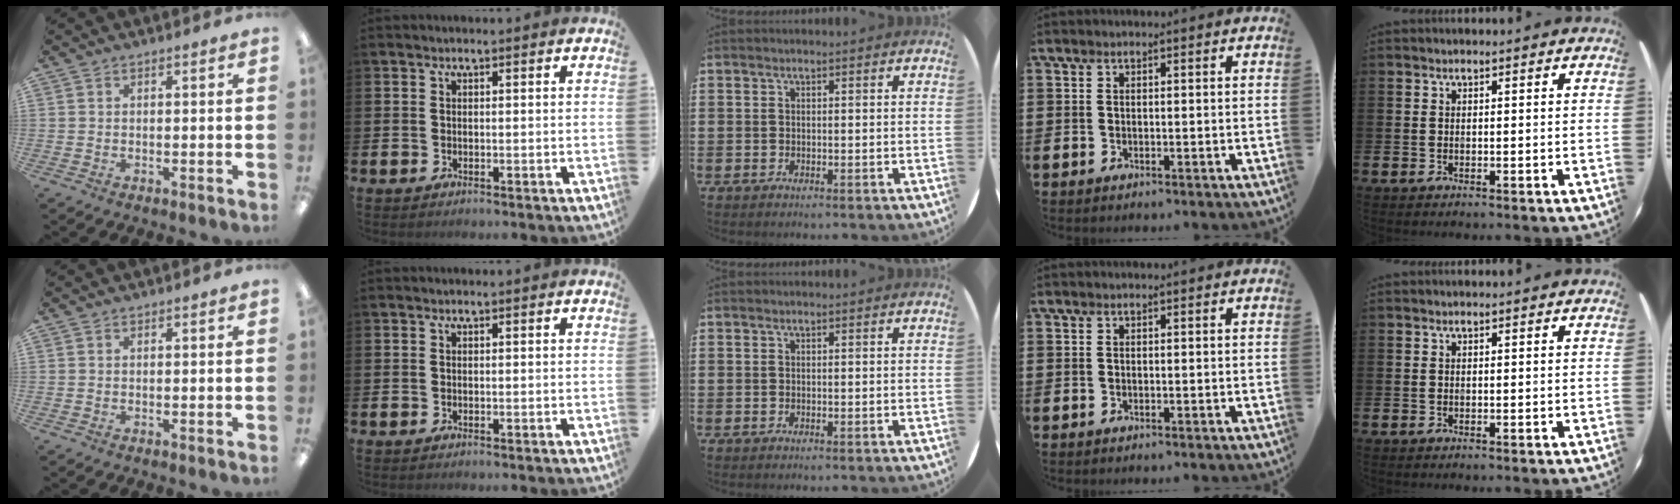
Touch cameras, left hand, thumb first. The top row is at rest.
{}